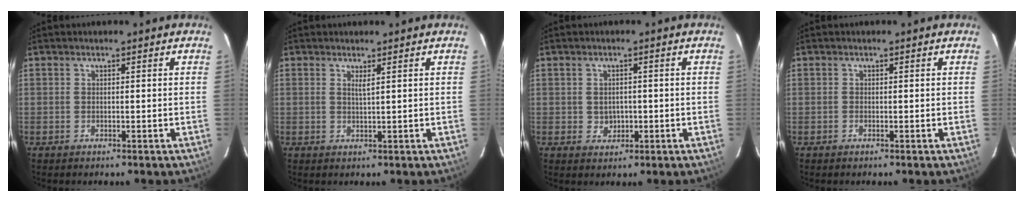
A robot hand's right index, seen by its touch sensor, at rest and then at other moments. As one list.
[{"total": 1.2, "force": [0.7, -0.1, 0.9], "torque": [-0.017, -0.001, 0.012]}, {"total": 2.5, "force": [-0.2, 2.3, 0.9], "torque": [-0.014, 0.005, 0.004]}, {"total": 0.0}]